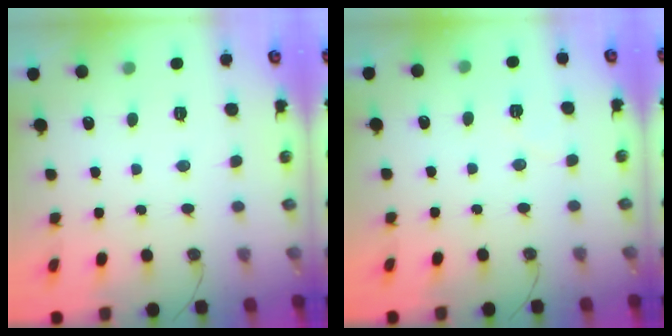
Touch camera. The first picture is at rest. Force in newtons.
{"total": 3.9, "press": 3.7, "slide": 1.3}